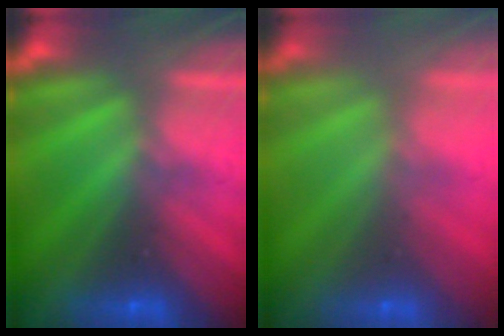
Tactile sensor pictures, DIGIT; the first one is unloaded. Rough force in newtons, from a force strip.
{"total": 2.4}